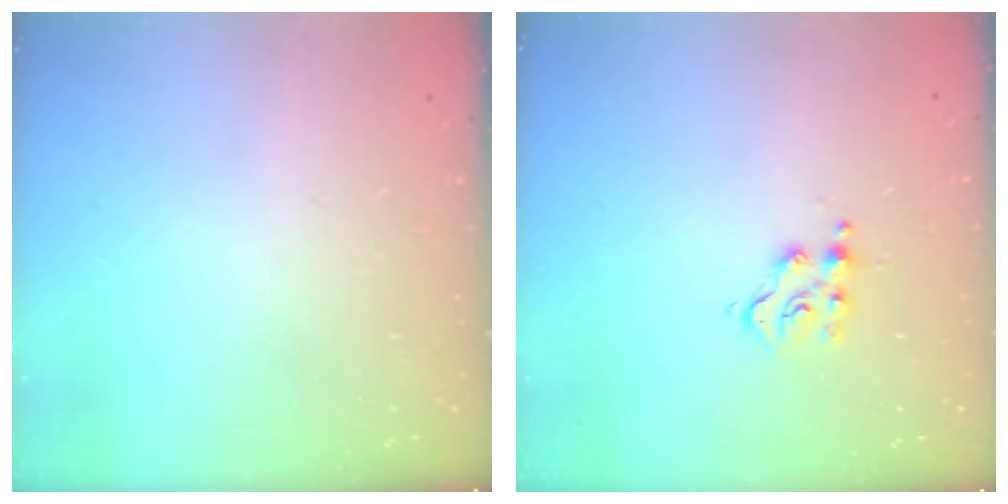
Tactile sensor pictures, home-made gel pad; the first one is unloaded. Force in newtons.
{"total": 4.8, "press": 4.7, "slide": 0.5}